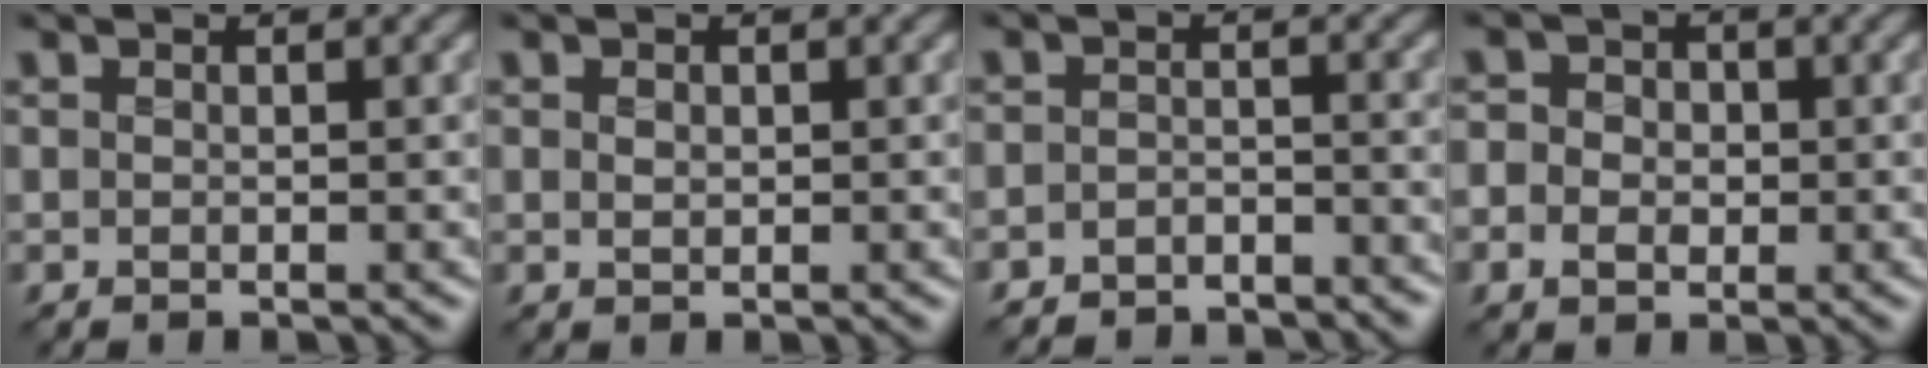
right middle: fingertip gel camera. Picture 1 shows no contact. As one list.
[{"total": 0.8, "force": [0.2, 0.6, 0.5], "torque": [-0.011, -0.001, 0.005]}, {"total": 3.5, "force": [-3.3, 0.8, 0.4], "torque": [-0.003, -0.003, -0.058]}, {"total": 3.8, "force": [-0.2, 3.4, 1.7], "torque": [-0.009, 0.012, -0.025]}]